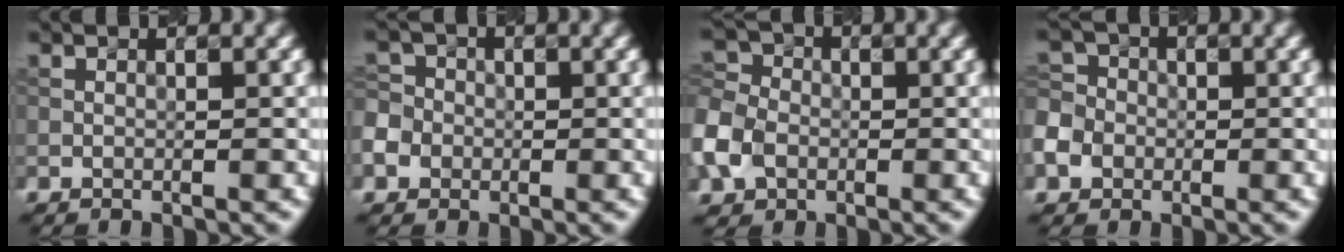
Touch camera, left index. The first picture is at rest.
{"total": 5.1, "force": [-2.0, 4.3, 1.6], "torque": [-0.031, 0.005, -0.057]}
{"total": 6.5, "force": [-2.4, 4.9, 3.6], "torque": [-0.096, -0.005, -0.062]}
{"total": 5.6, "force": [-2.4, 4.6, 2.2], "torque": [-0.042, -0.001, -0.057]}